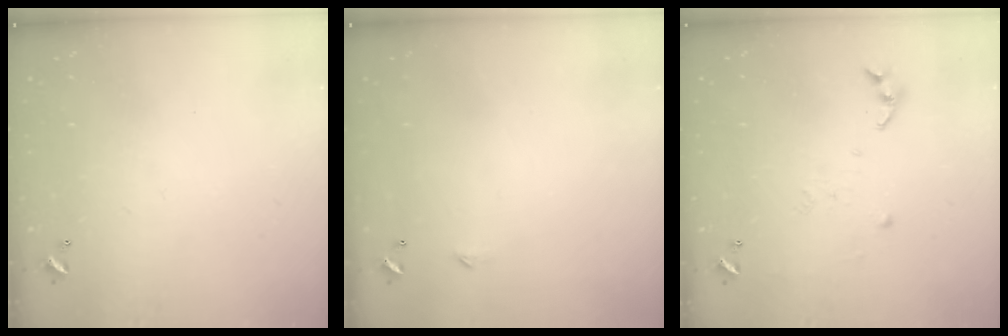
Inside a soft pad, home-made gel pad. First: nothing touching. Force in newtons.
{"total": 2.3, "press": 2.3, "slide": 0.4}
{"total": 5.8, "press": 5.8, "slide": 0.6}